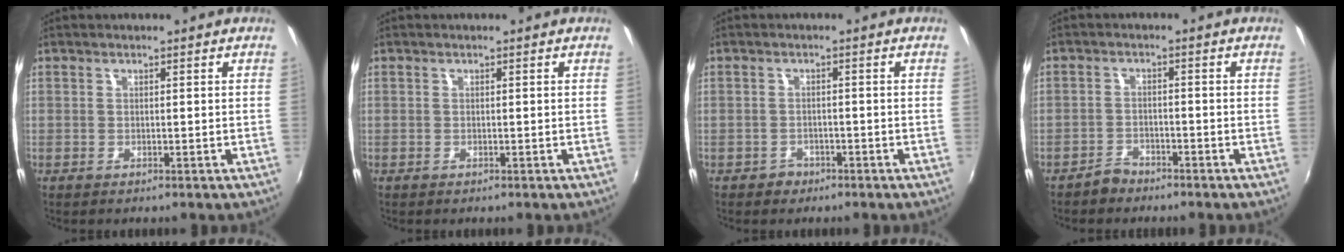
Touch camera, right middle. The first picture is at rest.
{"total": 0.0}
{"total": 2.4, "force": [-1.5, 1.8, 0.2], "torque": [-0.010, 0.002, -0.022]}
{"total": 2.8, "force": [-2.5, 1.2, 0.3], "torque": [-0.013, 0.004, -0.045]}